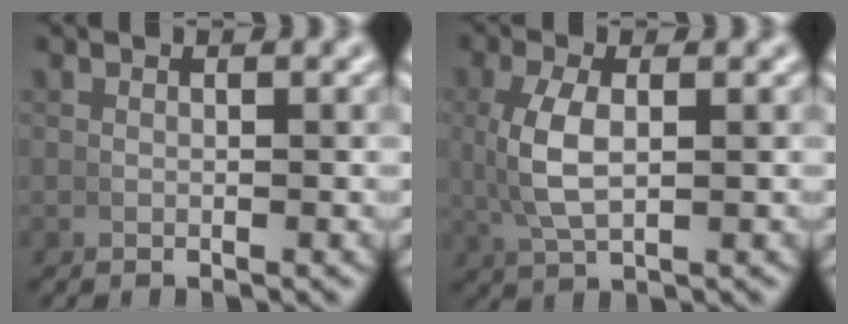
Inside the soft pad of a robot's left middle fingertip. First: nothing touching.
{"total": 4.1, "force": [0.5, 1.8, 3.7], "torque": [-0.088, 0.000, 0.018]}